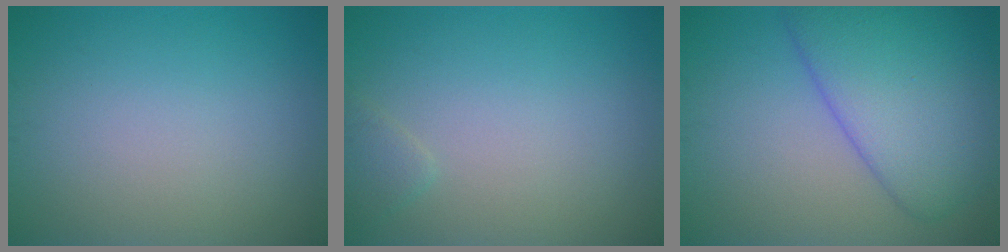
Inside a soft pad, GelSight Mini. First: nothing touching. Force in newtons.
{"total": 1.0, "press": 1.0, "slide": 0.0}
{"total": 8.0, "press": 8.0, "slide": 0.3}